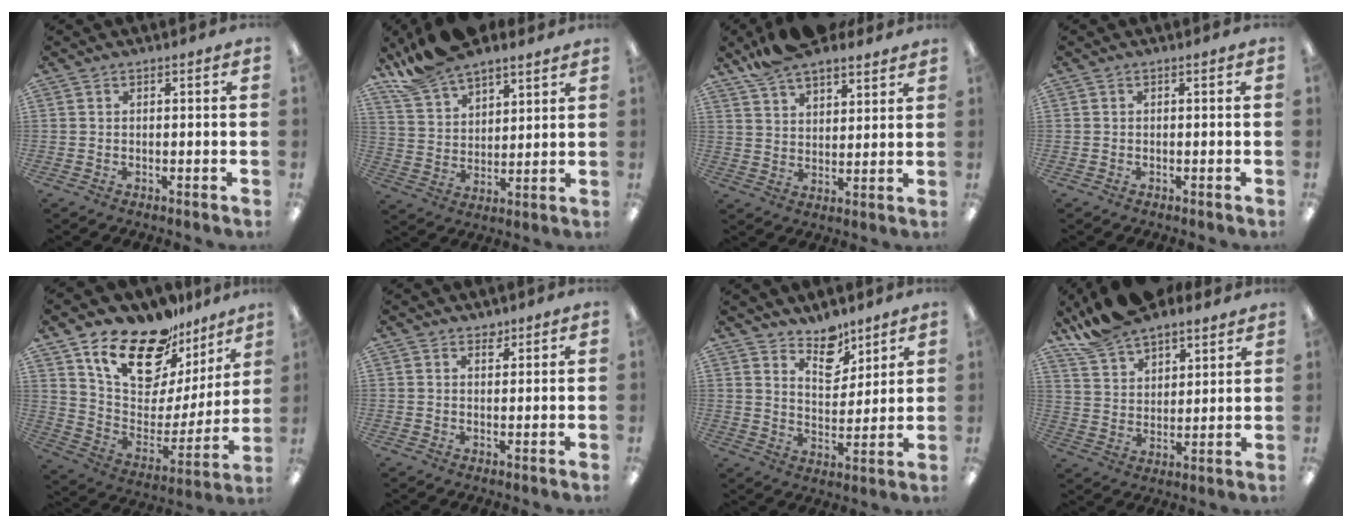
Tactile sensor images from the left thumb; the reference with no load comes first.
{"total": 12.4, "force": [10.6, 4.8, 4.4], "torque": [-0.112, -0.053, 0.204]}
{"total": 9.7, "force": [8.4, 3.2, 3.7], "torque": [-0.080, -0.041, 0.154]}
{"total": 0.0}
{"total": 21.0, "force": [16.5, 9.3, 9.2], "torque": [-0.169, -0.112, 0.293]}
{"total": 2.2, "force": [1.8, 1.0, 0.5], "torque": [0.005, -0.010, 0.031]}
{"total": 9.2, "force": [7.6, 4.4, 2.8], "torque": [-0.025, -0.056, 0.136]}
{"total": 12.0, "force": [10.6, 4.5, 3.5], "torque": [-0.091, -0.061, 0.202]}